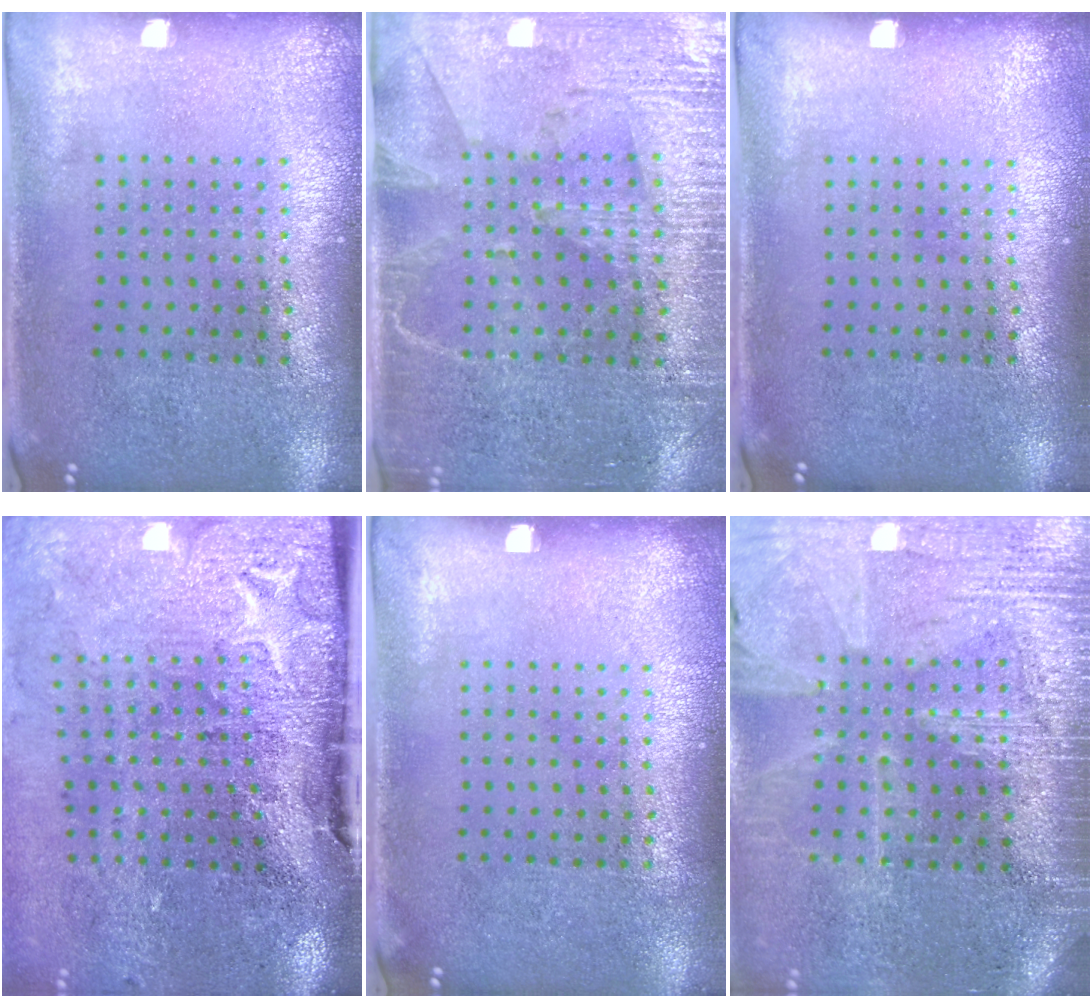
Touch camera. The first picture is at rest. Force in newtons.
{"total": 3.2, "press": 3.0, "slide": 1.3}
{"total": 0.0}
{"total": 4.9, "press": 3.9, "slide": 2.9}
{"total": 0.0}
{"total": 3.5, "press": 3.3, "slide": 1.3}